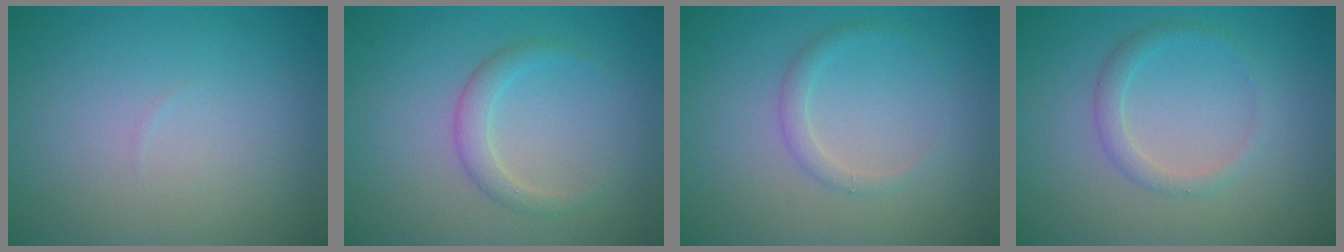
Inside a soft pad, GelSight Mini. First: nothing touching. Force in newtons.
{"total": 2.0, "press": 2.0, "slide": 0.1}
{"total": 1.3, "press": 1.3, "slide": 0.0}
{"total": 1.7, "press": 1.7, "slide": 0.0}